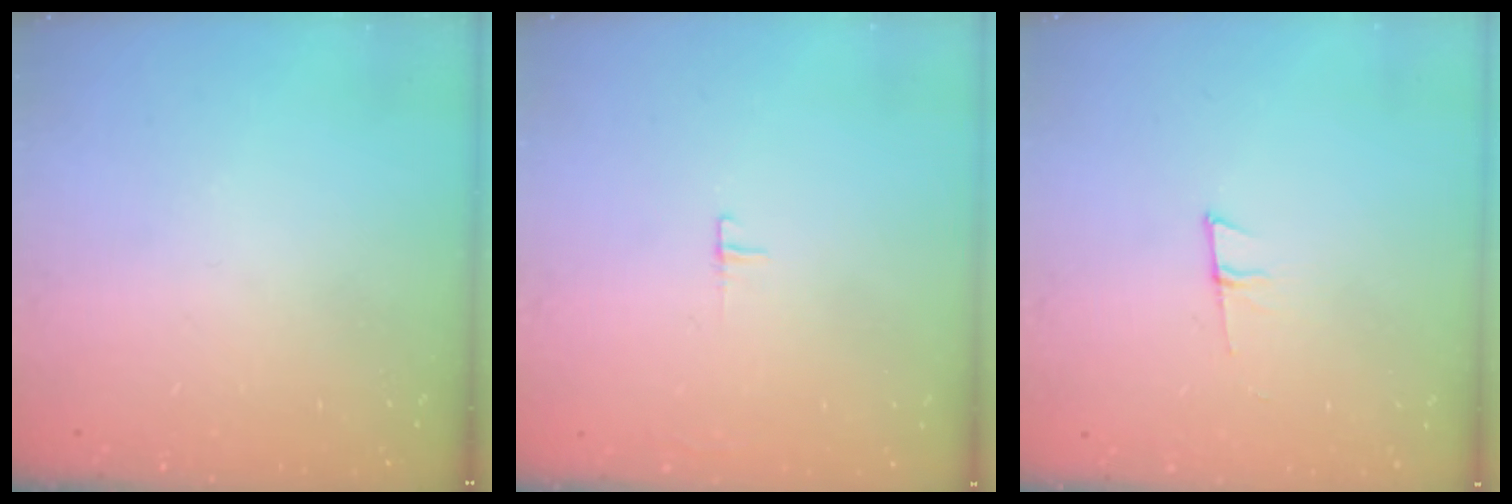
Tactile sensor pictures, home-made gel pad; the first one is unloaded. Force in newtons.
{"total": 3.6, "press": 3.5, "slide": 0.3}
{"total": 5.6, "press": 5.0, "slide": 2.6}